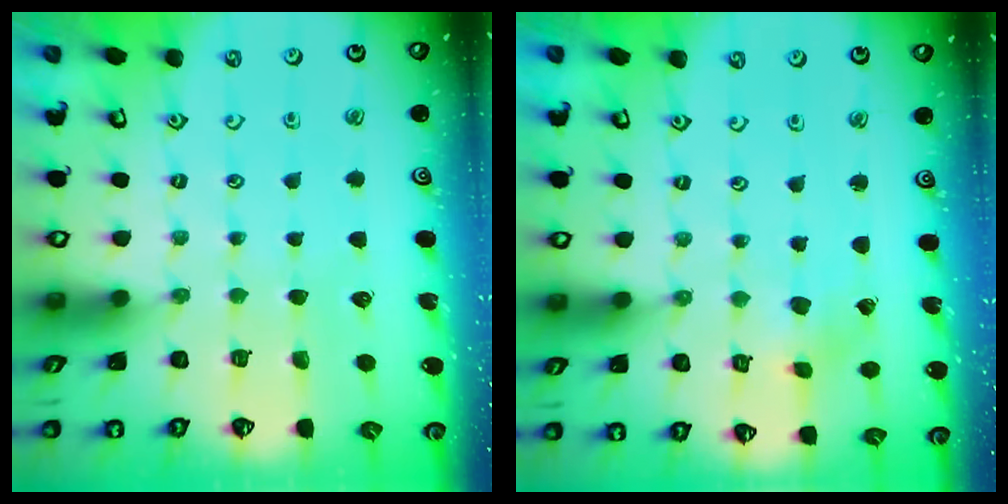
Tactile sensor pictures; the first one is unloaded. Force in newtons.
{"total": 0.7, "press": 0.7, "slide": 0.1}